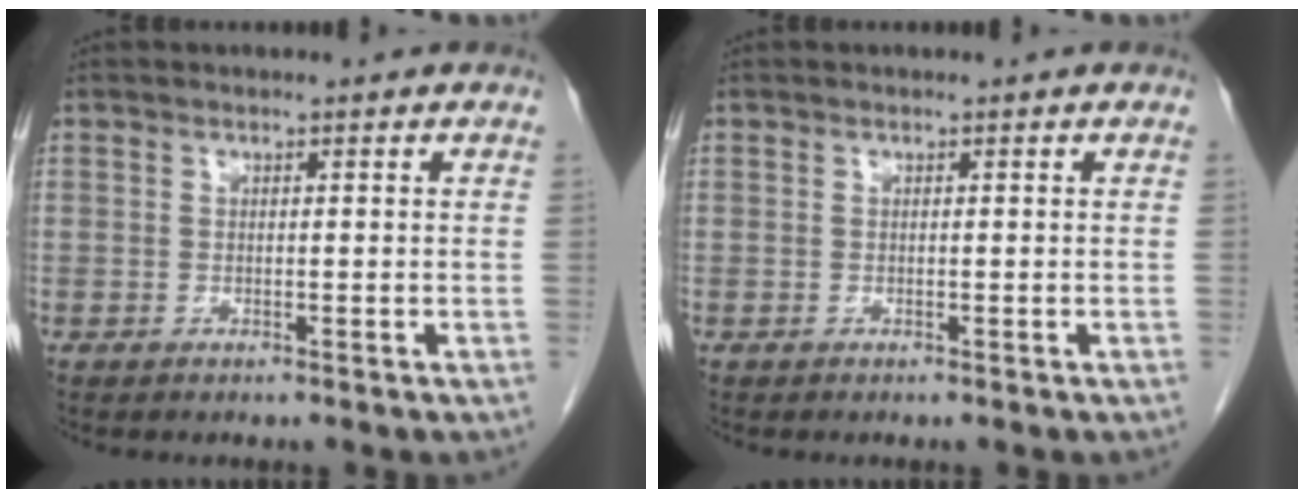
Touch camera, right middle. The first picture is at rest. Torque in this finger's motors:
{"motor_torque": [0.11, -0.04, -0.01, -0.01]}